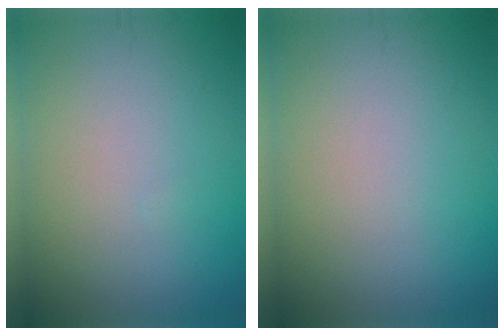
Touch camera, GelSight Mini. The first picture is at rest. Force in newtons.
{"total": 0.0}